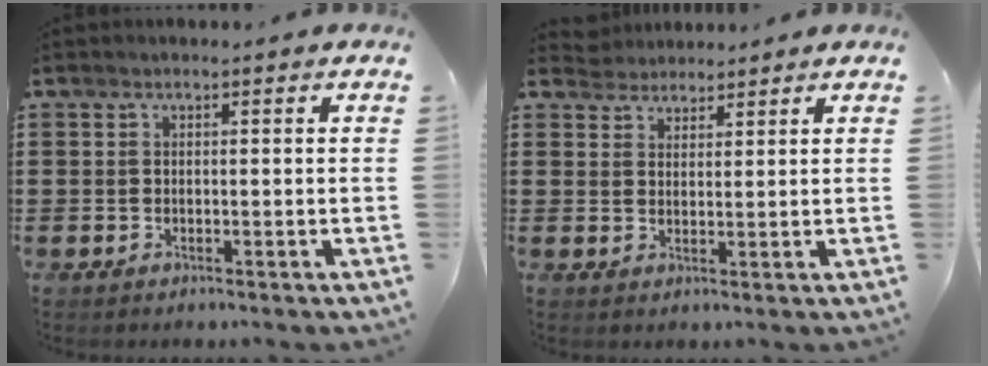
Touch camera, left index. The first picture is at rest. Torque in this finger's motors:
{"motor_torque": [-0.04, 0.00, -0.04, -0.03]}